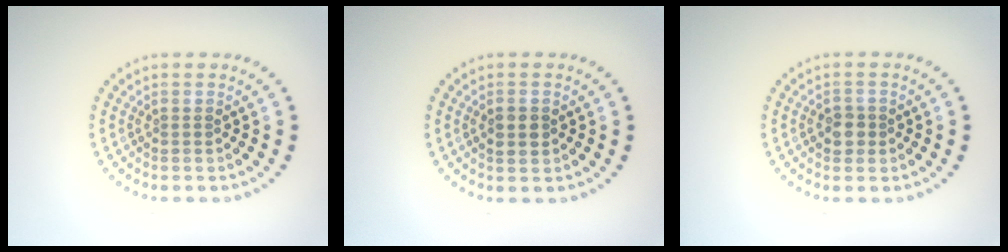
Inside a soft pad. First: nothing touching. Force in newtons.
{"total": 1.3, "press": 1.3, "slide": 0.1}
{"total": 1.7, "press": 1.6, "slide": 0.5}